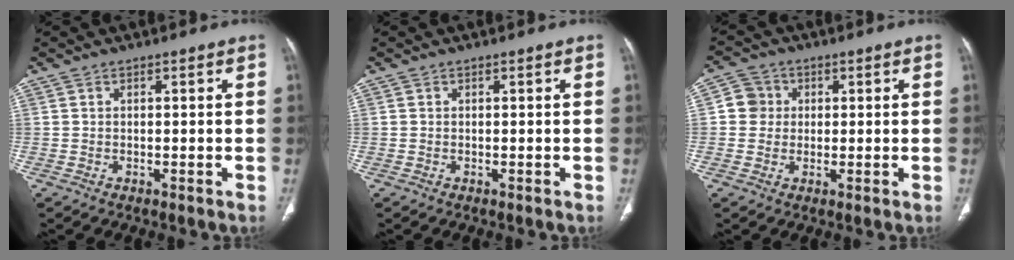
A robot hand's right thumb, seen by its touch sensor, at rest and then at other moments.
{"total": 0.0}
{"total": 4.7, "force": [0.6, 4.5, 1.1], "torque": [0.005, 0.006, 0.005]}